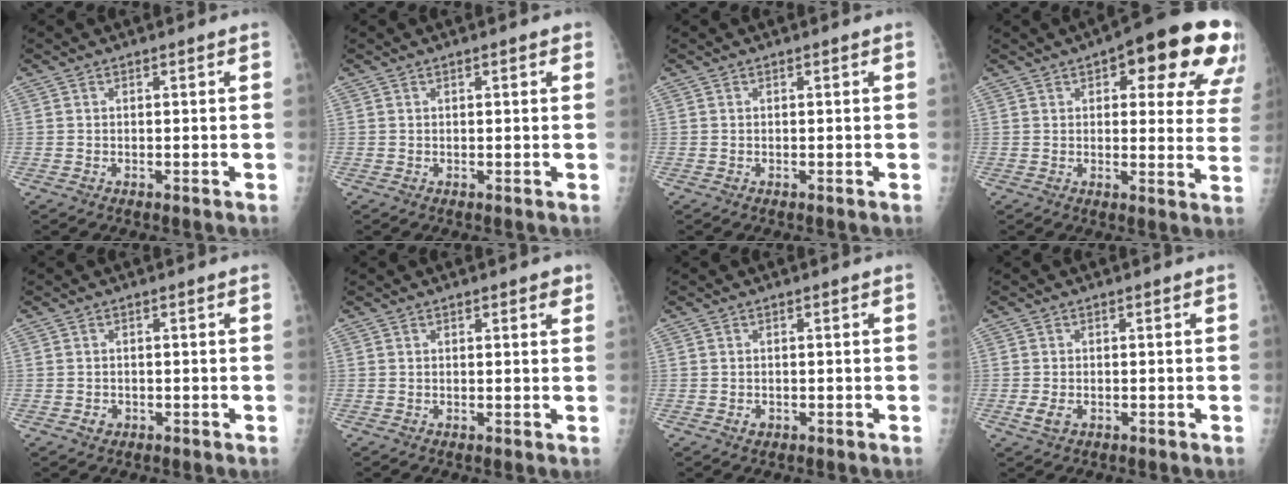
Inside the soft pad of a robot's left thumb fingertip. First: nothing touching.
{"total": 1.4, "force": [0.7, 0.5, 1.0], "torque": [-0.013, 0.001, 0.007]}
{"total": 0.0}
{"total": 20.8, "force": [10.4, 7.8, 16.2], "torque": [-0.160, -0.017, 0.120]}
{"total": 1.4, "force": [-0.5, 1.2, 0.4], "torque": [-0.001, 0.003, -0.006]}
{"total": 2.1, "force": [1.2, 0.8, 1.5], "torque": [-0.008, -0.003, 0.013]}
{"total": 1.0, "force": [-0.4, 0.8, 0.5], "torque": [-0.004, 0.001, -0.003]}
{"total": 2.4, "force": [-0.7, 1.5, 1.7], "torque": [-0.035, -0.003, -0.012]}